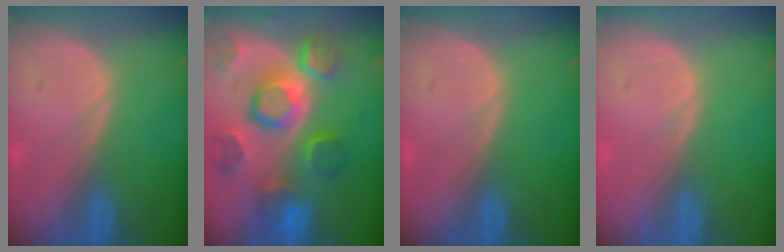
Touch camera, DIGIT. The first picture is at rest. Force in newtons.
{"total": 12.0, "press": 10.6, "slide": 5.6}
{"total": 0.0}
{"total": 0.5, "press": 0.1, "slide": 0.5}